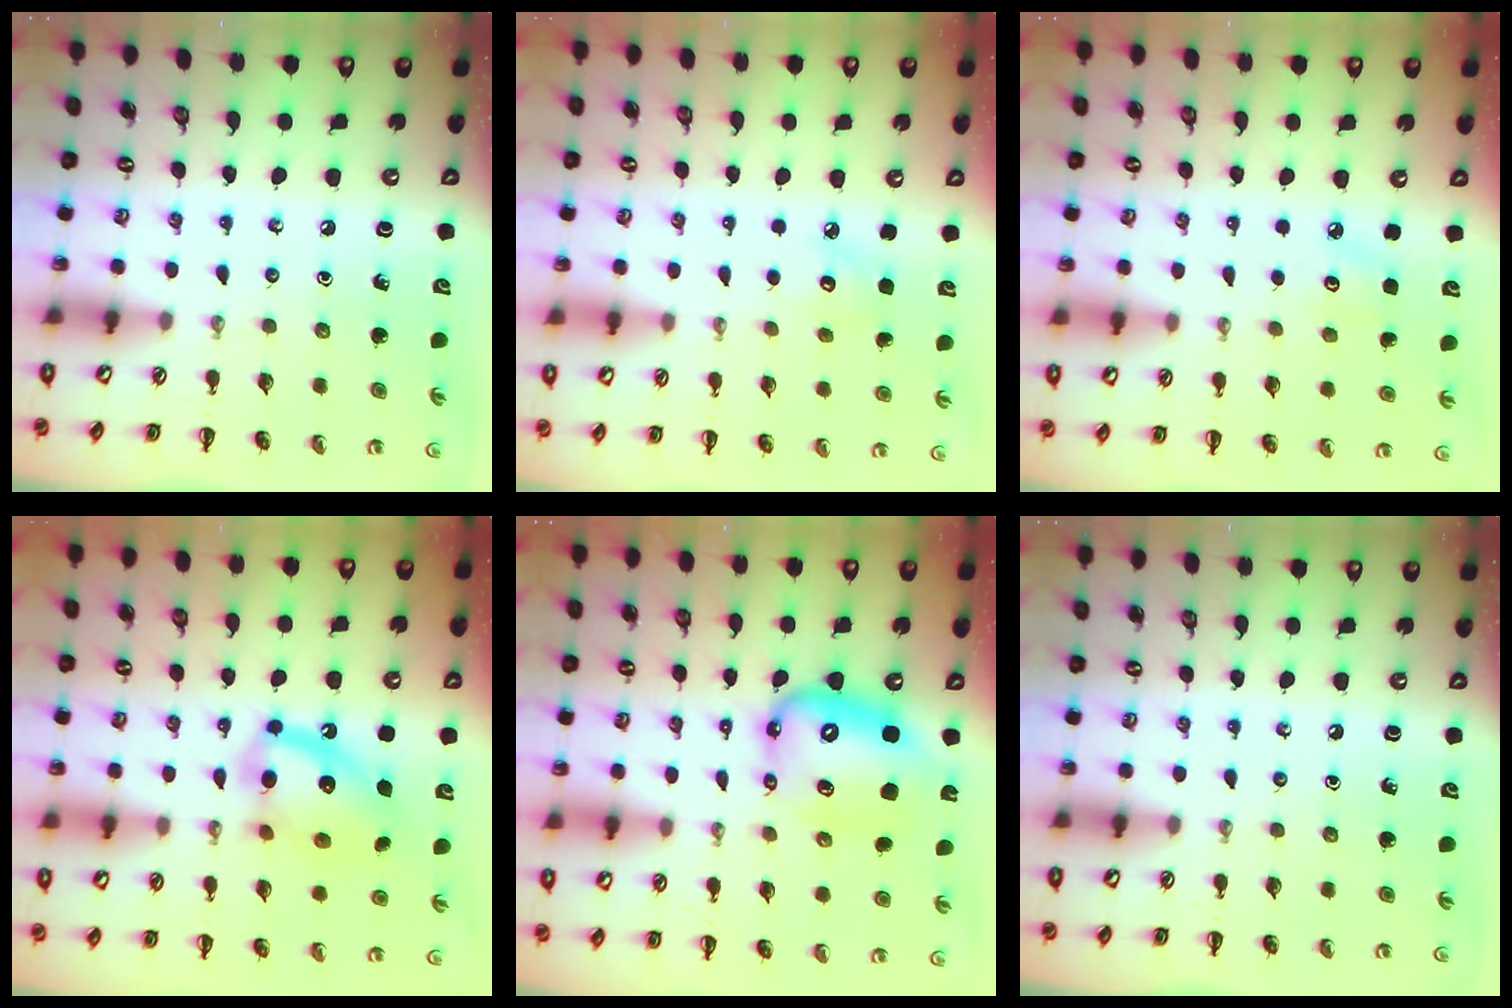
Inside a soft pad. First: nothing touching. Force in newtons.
{"total": 3.9, "press": 3.8, "slide": 0.8}
{"total": 3.0, "press": 2.9, "slide": 0.8}
{"total": 13.7, "press": 13.6, "slide": 1.5}
{"total": 12.4, "press": 11.9, "slide": 3.3}
{"total": 0.0}